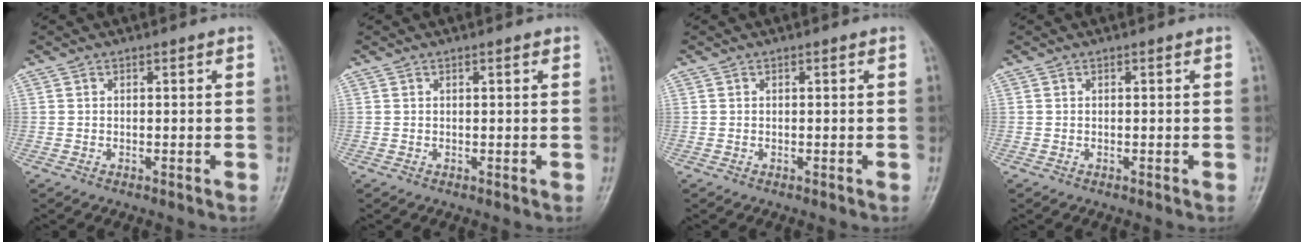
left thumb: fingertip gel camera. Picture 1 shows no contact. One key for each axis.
{"total": 0.6, "fx": 0.4, "fy": 0.1, "fz": 0.5, "tx": -0.008, "ty": 0.000, "tz": 0.004}
{"total": 0.0}
{"total": 0.0}